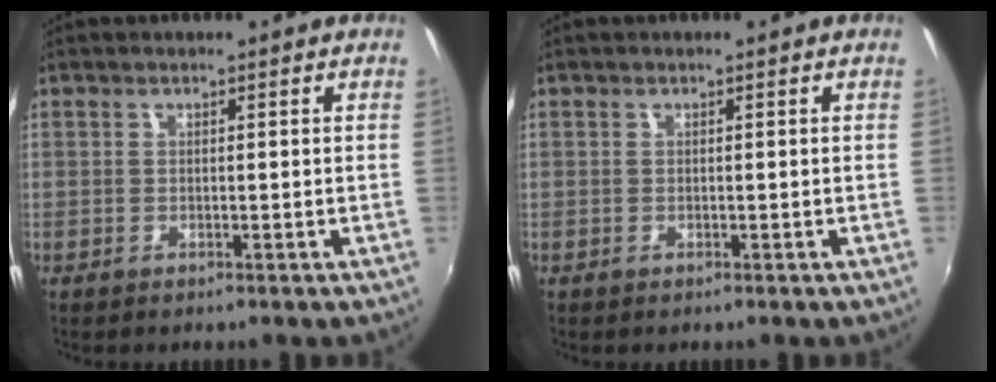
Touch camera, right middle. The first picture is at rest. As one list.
[{"total": 0.0}]